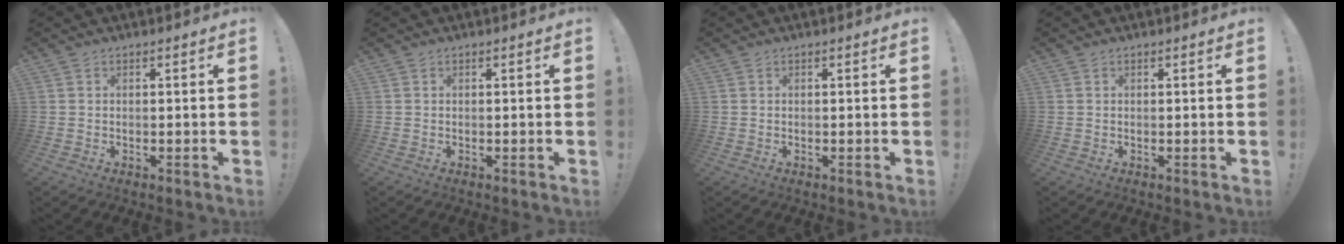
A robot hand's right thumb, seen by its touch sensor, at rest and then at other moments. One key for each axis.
{"total": 0.0}
{"total": 0.0}
{"total": 0.0}